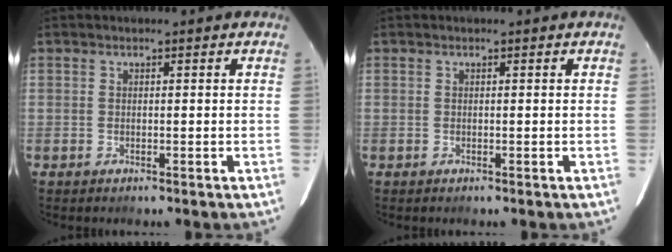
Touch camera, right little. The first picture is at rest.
{"total": 0.0}